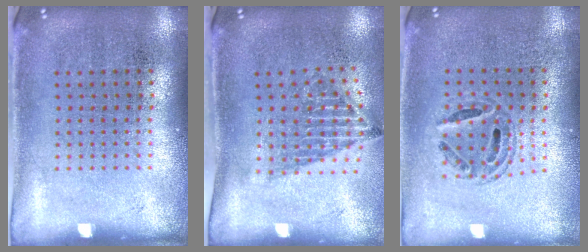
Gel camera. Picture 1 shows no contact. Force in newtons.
{"total": 1.6, "press": 1.2, "slide": 1.0}
{"total": 0.8, "press": 0.8, "slide": 0.2}